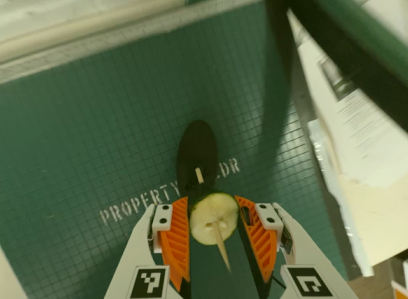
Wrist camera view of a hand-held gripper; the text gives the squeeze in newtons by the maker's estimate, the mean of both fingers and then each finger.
{"total": 8.8, "left": 8.8, "right": 8.8}